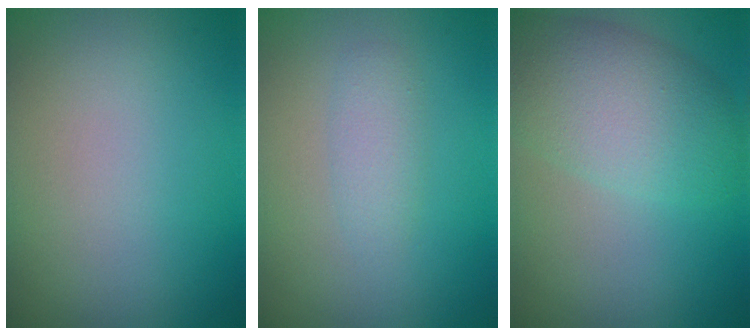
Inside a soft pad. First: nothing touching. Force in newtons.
{"total": 1.7, "press": 1.7, "slide": 0.1}
{"total": 6.5, "press": 6.5, "slide": 0.2}